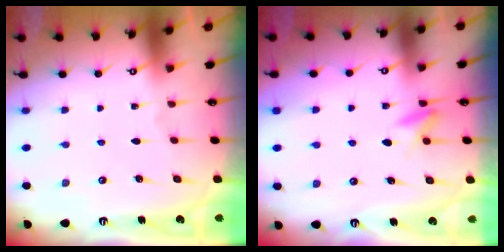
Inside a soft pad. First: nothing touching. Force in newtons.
{"total": 5.0, "press": 4.8, "slide": 1.6}